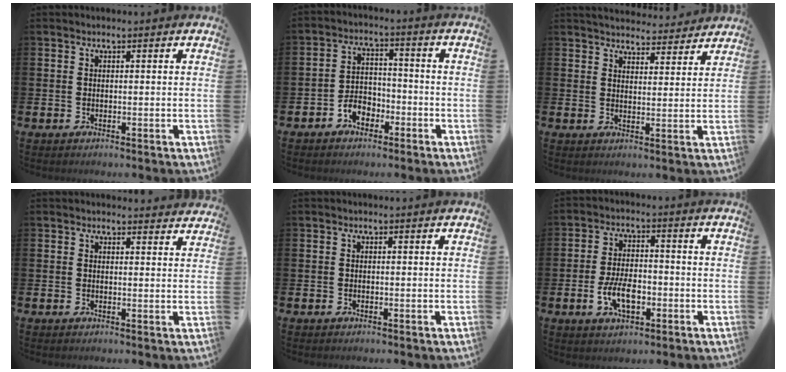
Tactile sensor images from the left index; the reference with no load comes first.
{"total": 4.0, "force": [-2.6, 2.7, 1.5], "torque": [-0.033, 0.009, -0.054]}
{"total": 4.5, "force": [4.4, 0.7, 0.1], "torque": [-0.001, -0.034, 0.076]}
{"total": 1.7, "force": [1.7, 0.3, -0.1], "torque": [0.009, -0.008, 0.029]}
{"total": 0.0}
{"total": 6.1, "force": [-1.8, 3.2, 4.9], "torque": [-0.082, -0.001, -0.038]}